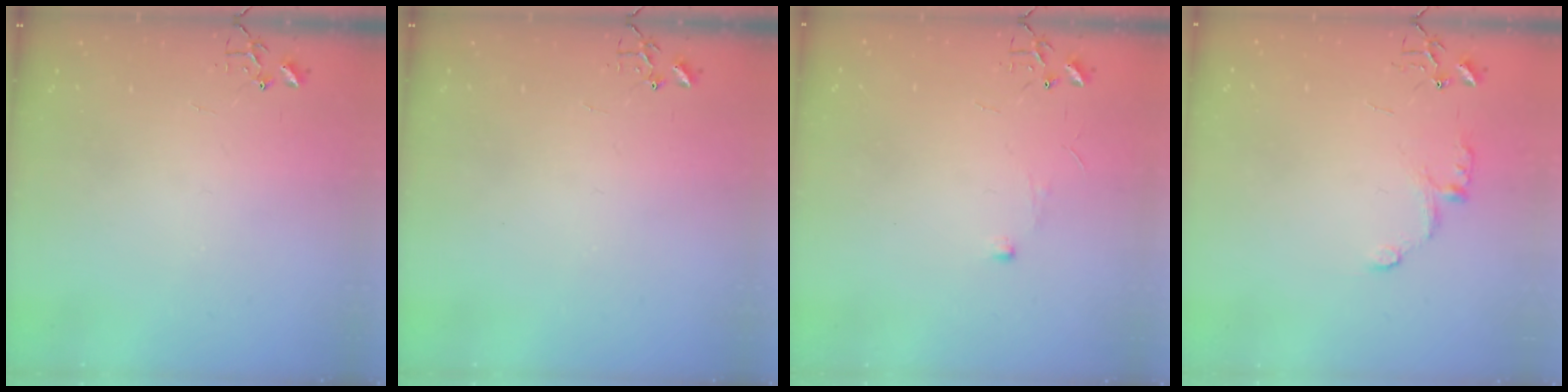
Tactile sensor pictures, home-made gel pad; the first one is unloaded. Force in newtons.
{"total": 0.0}
{"total": 5.1, "press": 5.0, "slide": 0.6}
{"total": 7.2, "press": 7.1, "slide": 0.8}